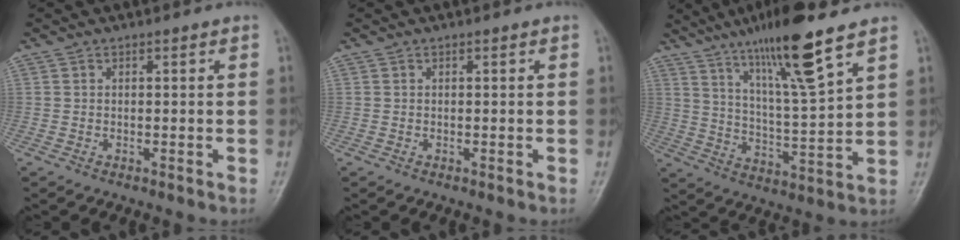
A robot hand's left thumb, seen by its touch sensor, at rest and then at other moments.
{"total": 0.0}
{"total": 15.5, "force": [10.1, 1.4, 11.7], "torque": [-0.202, -0.053, 0.181]}